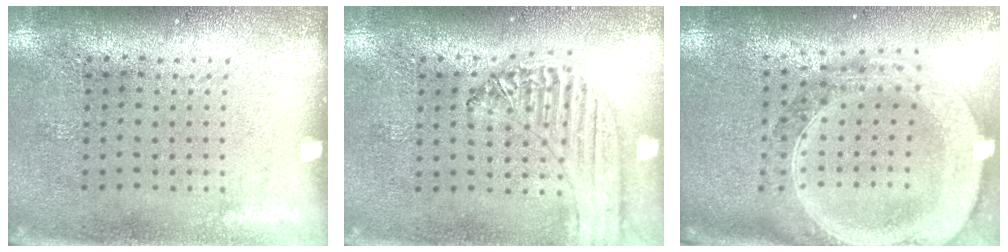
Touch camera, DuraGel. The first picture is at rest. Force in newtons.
{"total": 1.3, "press": 1.3, "slide": 0.1}
{"total": 3.1, "press": 2.6, "slide": 1.7}